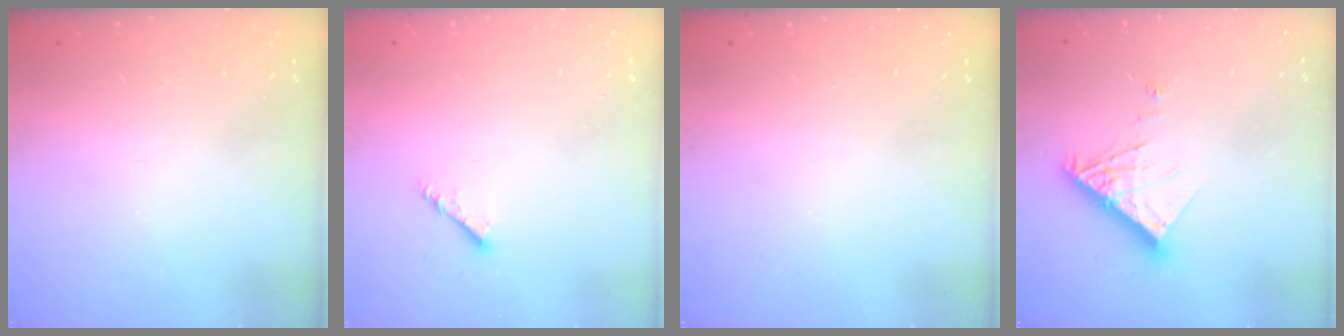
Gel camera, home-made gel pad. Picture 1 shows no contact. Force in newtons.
{"total": 3.0, "press": 2.9, "slide": 0.6}
{"total": 0.0}
{"total": 10.3, "press": 10.2, "slide": 0.9}